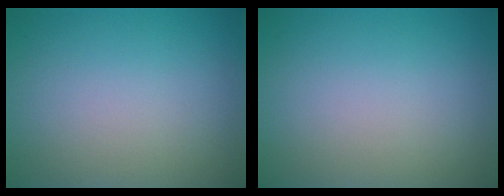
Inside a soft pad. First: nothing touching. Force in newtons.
{"total": 0.0}